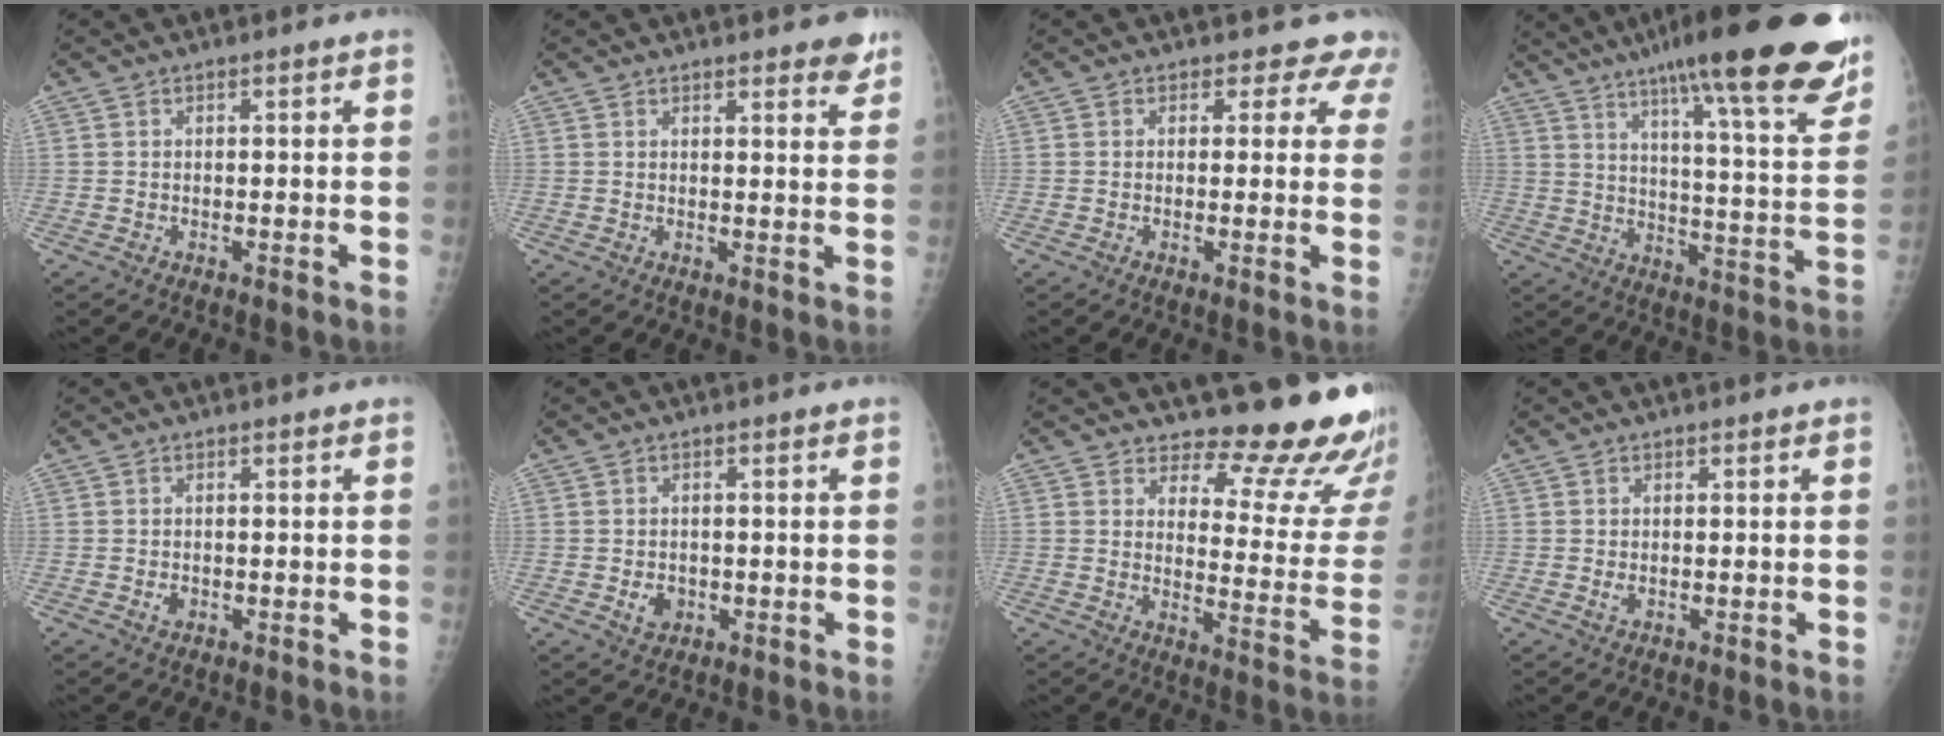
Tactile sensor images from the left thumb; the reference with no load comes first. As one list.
[{"total": 4.7, "force": [3.9, 1.4, 2.3], "torque": [-0.007, -0.018, 0.043]}, {"total": 4.6, "force": [3.8, 2.6, -0.3], "torque": [0.042, -0.018, 0.016]}, {"total": 28.4, "force": [20.2, 4.3, 19.5], "torque": [-0.260, -0.078, 0.274]}, {"total": 1.1, "force": [-0.1, 0.9, 0.6], "torque": [-0.008, 0.000, 0.000]}, {"total": 2.8, "force": [-0.5, 2.3, 1.5], "torque": [-0.013, 0.000, 0.001]}, {"total": 17.6, "force": [15.7, 4.7, 6.3], "torque": [-0.029, -0.159, 0.181]}, {"total": 0.9, "force": [0.2, 0.6, 0.6], "torque": [-0.012, -0.002, 0.004]}]